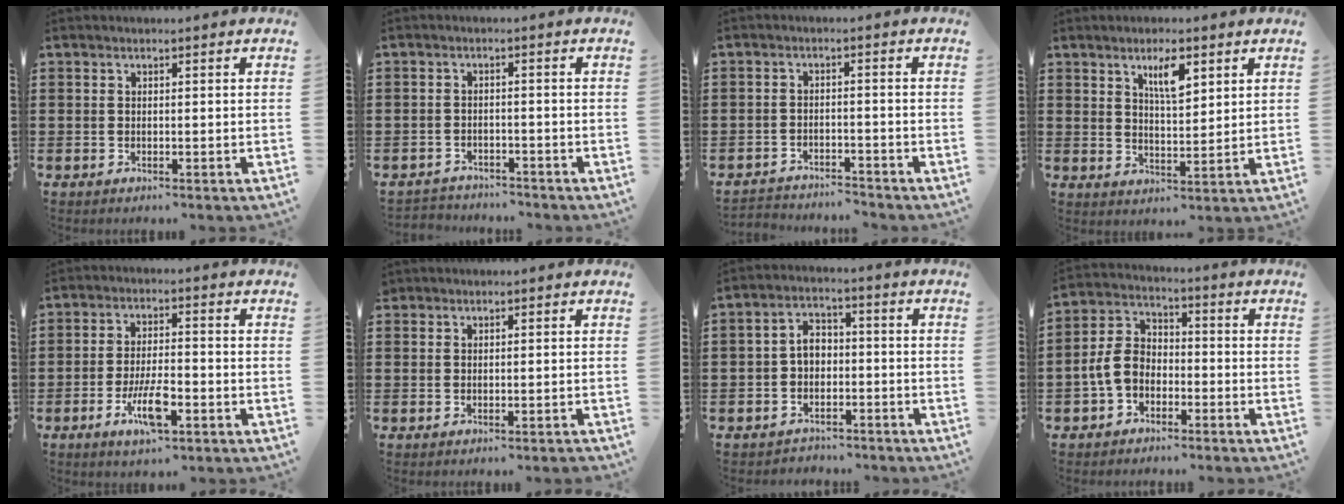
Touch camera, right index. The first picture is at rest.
{"total": 2.5, "force": [-2.4, 0.4, -0.3], "torque": [-0.002, 0.002, -0.056]}
{"total": 3.2, "force": [-3.2, 0.3, -0.3], "torque": [-0.003, 0.000, -0.071]}
{"total": 5.3, "force": [3.0, 1.6, 4.0], "torque": [-0.072, 0.000, 0.048]}
{"total": 7.3, "force": [-3.1, 2.1, 6.2], "torque": [-0.134, -0.009, -0.059]}
{"total": 0.0}
{"total": 4.2, "force": [-2.2, 2.9, 2.0], "torque": [-0.043, 0.015, -0.045]}
{"total": 6.1, "force": [-2.5, 4.5, 3.3], "torque": [-0.100, 0.008, -0.055]}